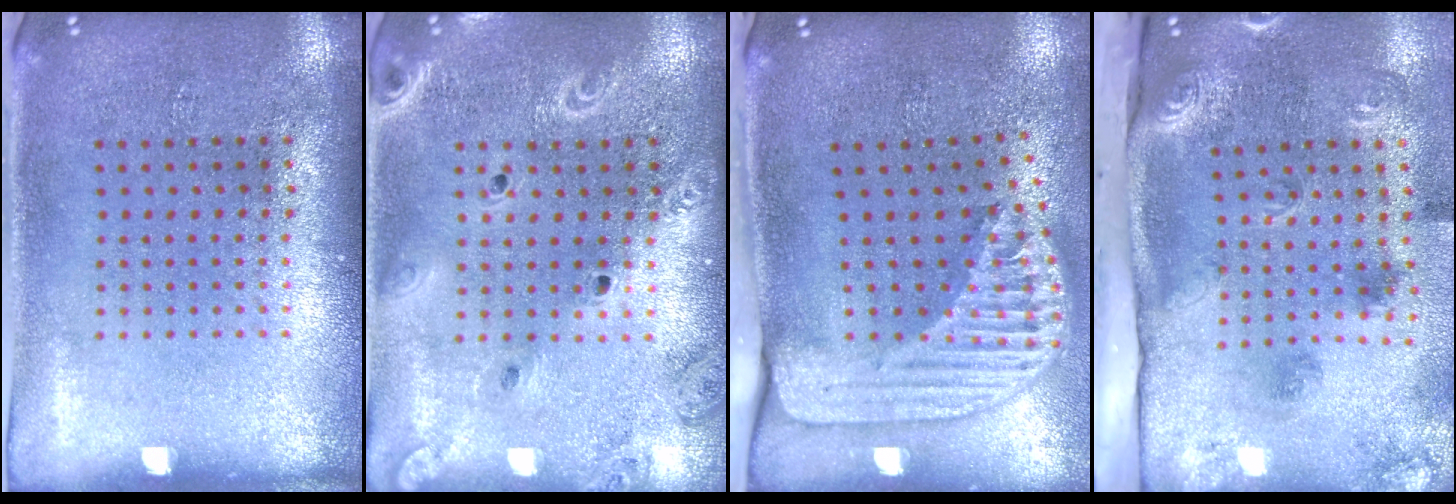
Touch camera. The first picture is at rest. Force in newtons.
{"total": 2.1, "press": 1.9, "slide": 0.9}
{"total": 2.6, "press": 1.8, "slide": 1.8}
{"total": 3.2, "press": 2.1, "slide": 2.5}